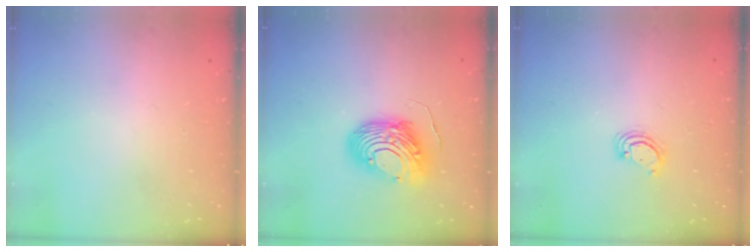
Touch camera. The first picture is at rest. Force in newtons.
{"total": 12.2, "press": 12.1, "slide": 0.9}
{"total": 2.6, "press": 2.6, "slide": 0.3}